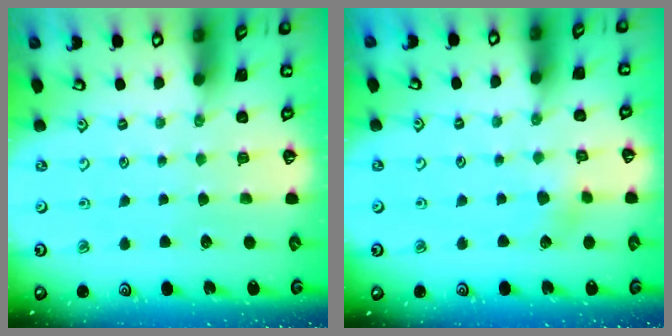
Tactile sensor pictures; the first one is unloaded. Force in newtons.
{"total": 2.9, "press": 2.9, "slide": 0.3}